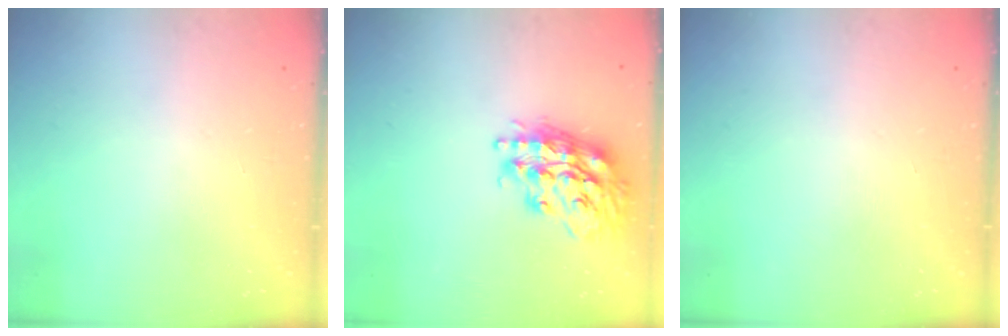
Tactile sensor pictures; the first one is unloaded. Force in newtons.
{"total": 18.8, "press": 18.8, "slide": 1.5}
{"total": 0.0}